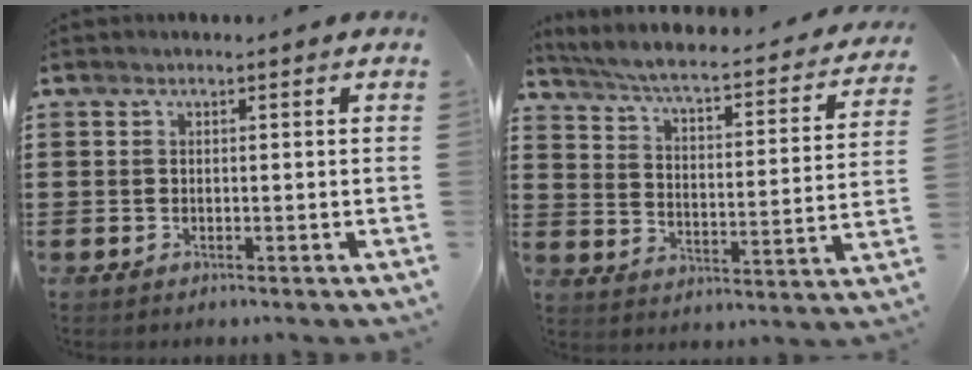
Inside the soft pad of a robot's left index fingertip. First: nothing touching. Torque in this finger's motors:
{"motor_torque": [2.14, 0.00, 0.27, 0.05]}